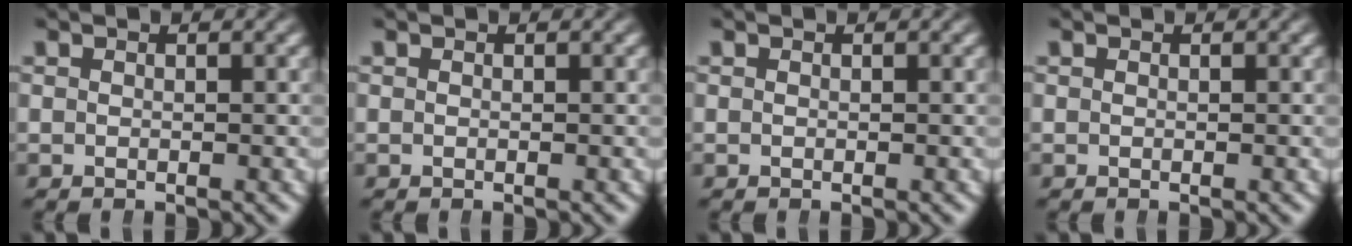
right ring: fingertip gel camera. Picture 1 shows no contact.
{"total": 1.1, "force": [-0.3, -1.0, -0.4], "torque": [0.015, -0.008, 0.004]}
{"total": 0.0}
{"total": 0.0}